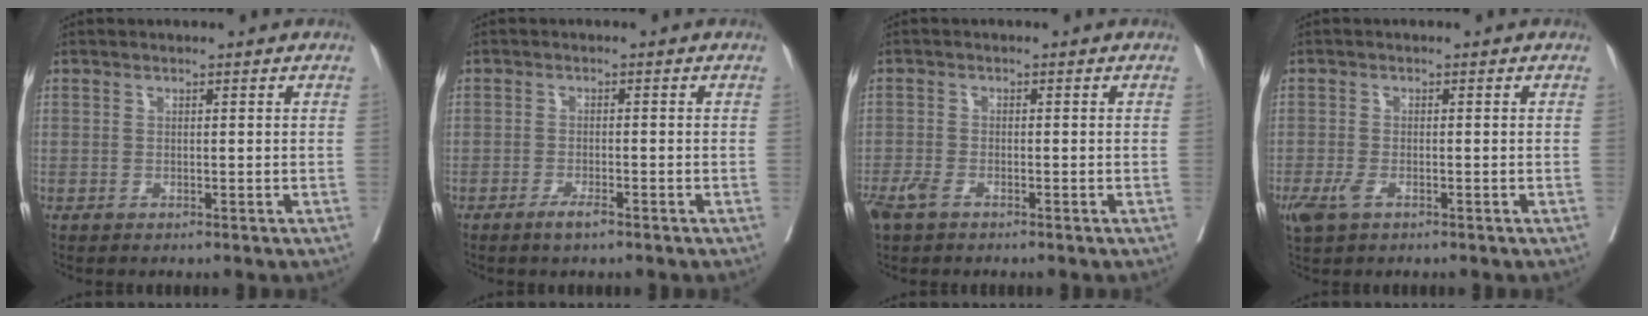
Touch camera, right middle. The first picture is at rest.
{"total": 2.2, "force": [-1.5, 0.3, 1.5], "torque": [-0.030, -0.002, -0.027]}
{"total": 3.0, "force": [-1.9, 1.2, 1.9], "torque": [-0.045, -0.004, -0.036]}
{"total": 3.2, "force": [-1.6, 1.4, 2.3], "torque": [-0.055, -0.006, -0.026]}